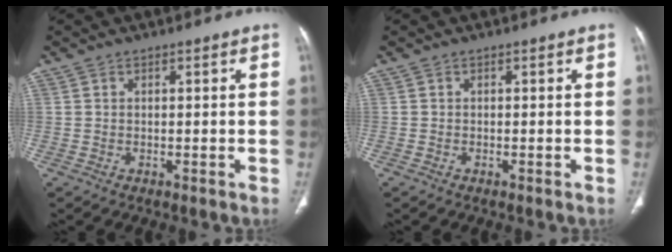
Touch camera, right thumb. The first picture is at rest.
{"total": 0.0}